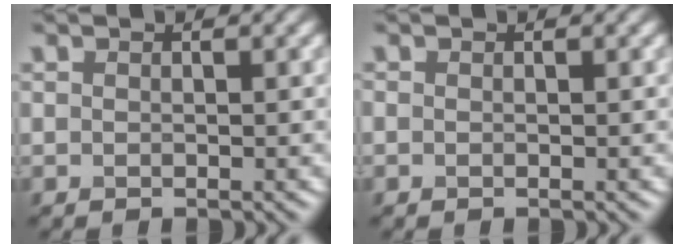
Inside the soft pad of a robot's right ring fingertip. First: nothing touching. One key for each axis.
{"total": 0.0}